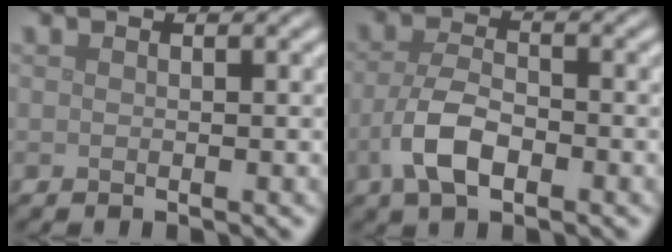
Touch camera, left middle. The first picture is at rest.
{"total": 4.6, "force": [-1.8, 2.3, 3.6], "torque": [-0.073, 0.000, -0.041]}